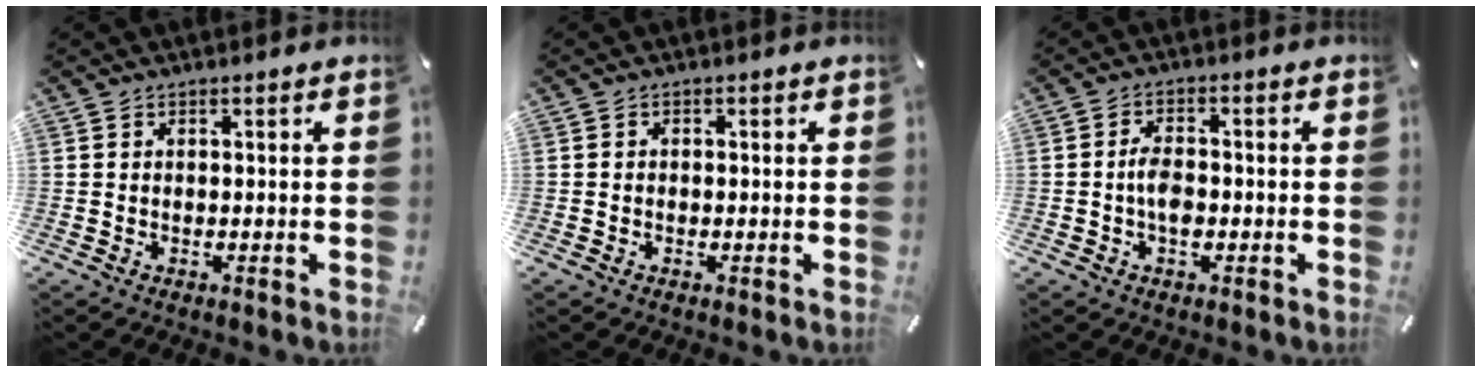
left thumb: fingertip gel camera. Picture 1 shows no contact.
{"total": 0.7, "force": [-0.2, 0.7, 0.3], "torque": [-0.004, 0.005, -0.006]}
{"total": 4.6, "force": [-1.0, 2.6, 3.6], "torque": [-0.071, 0.007, -0.018]}